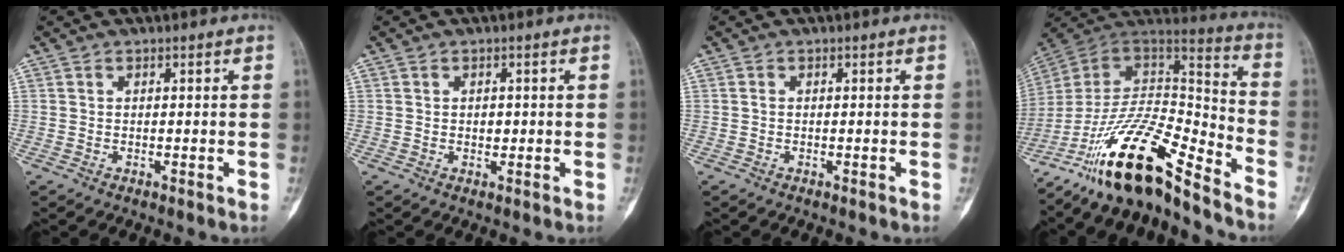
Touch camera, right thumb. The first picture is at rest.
{"total": 1.6, "force": [0.1, 1.1, 1.1], "torque": [-0.011, 0.001, 0.004]}
{"total": 0.0}
{"total": 21.4, "force": [-15.8, 5.6, 13.4], "torque": [-0.242, 0.095, -0.285]}